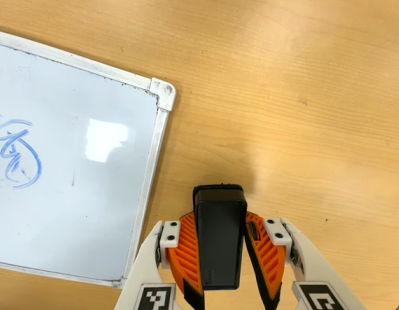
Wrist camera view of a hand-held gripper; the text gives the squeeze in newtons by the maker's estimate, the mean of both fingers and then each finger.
{"total": 7.9, "left": 6.9, "right": 8.8}